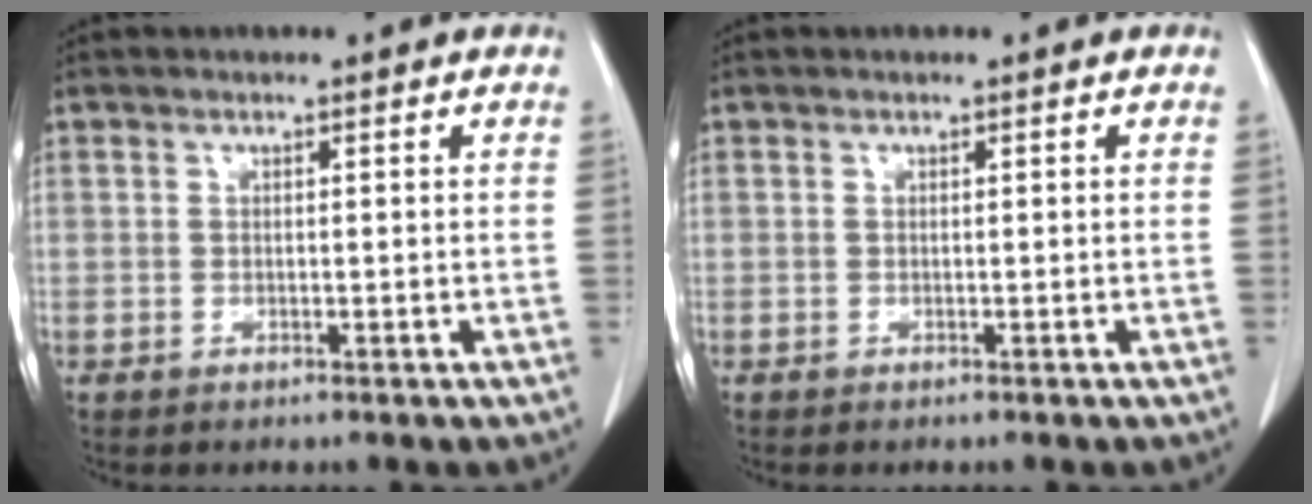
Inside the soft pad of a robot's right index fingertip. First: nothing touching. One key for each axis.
{"total": 0.0}